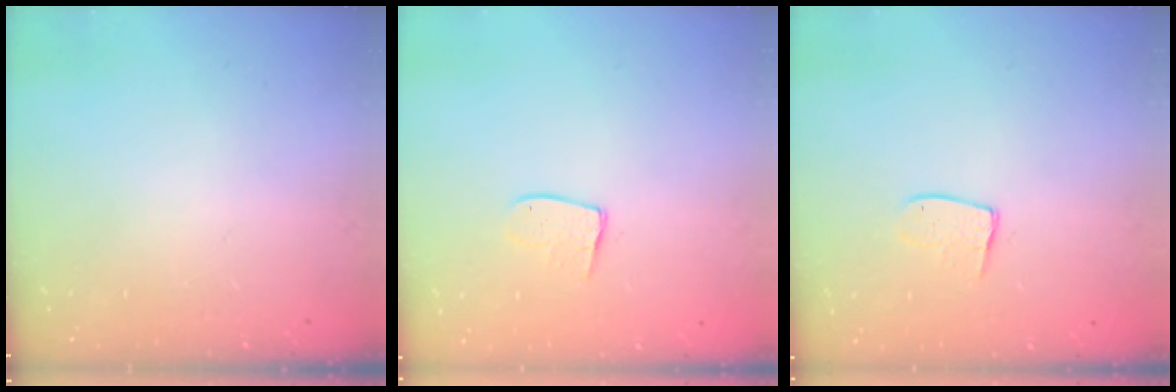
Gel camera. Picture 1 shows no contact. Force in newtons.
{"total": 7.9, "press": 7.9, "slide": 0.4}
{"total": 7.9, "press": 7.9, "slide": 0.4}